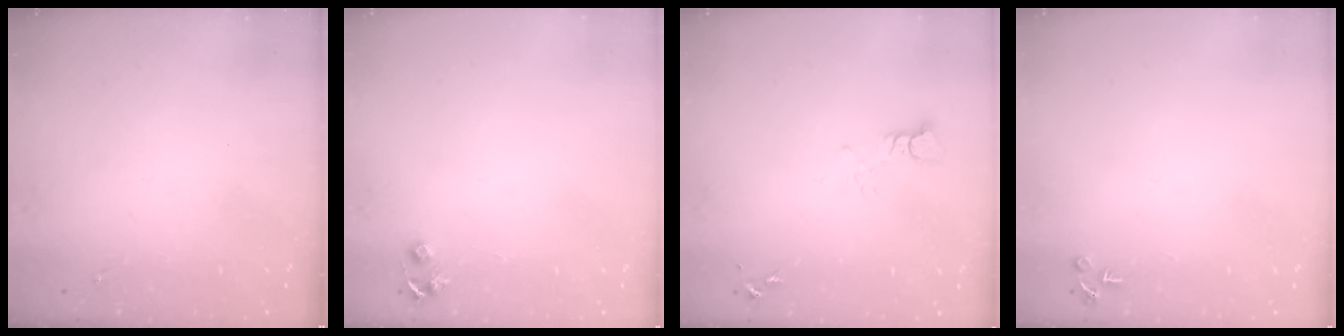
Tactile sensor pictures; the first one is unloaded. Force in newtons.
{"total": 4.8, "press": 4.8, "slide": 0.6}
{"total": 3.3, "press": 3.3, "slide": 0.0}
{"total": 4.3, "press": 4.3, "slide": 0.5}